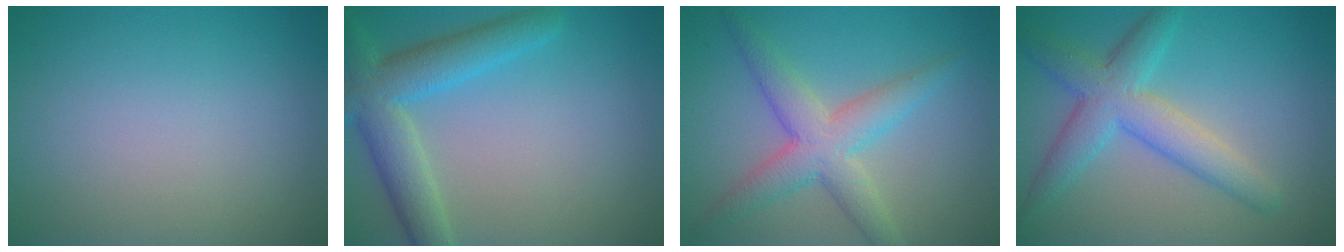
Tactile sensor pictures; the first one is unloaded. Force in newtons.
{"total": 5.8, "press": 5.8, "slide": 0.3}
{"total": 5.0, "press": 5.0, "slide": 0.1}
{"total": 5.3, "press": 5.3, "slide": 0.2}